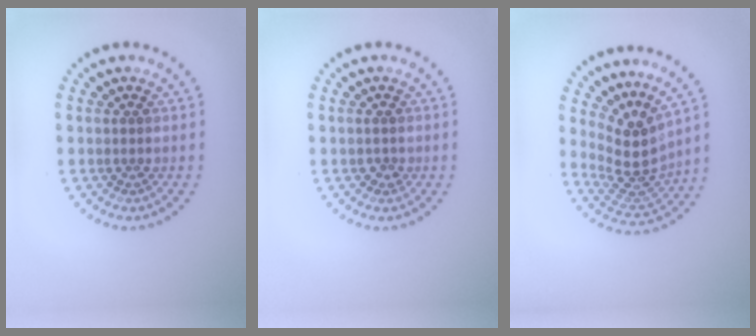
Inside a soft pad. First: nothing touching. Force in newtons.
{"total": 0.9, "press": 0.8, "slide": 0.3}
{"total": 4.1, "press": 3.0, "slide": 2.7}